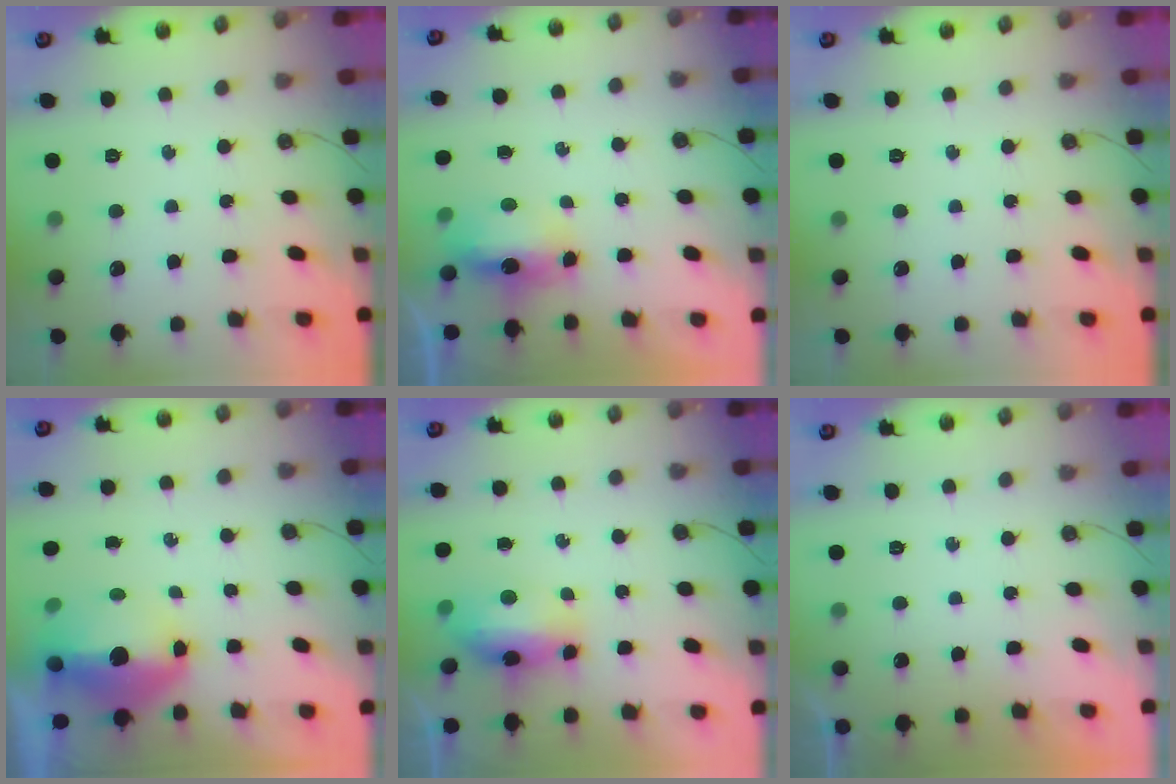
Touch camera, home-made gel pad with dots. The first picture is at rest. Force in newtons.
{"total": 7.0, "press": 7.0, "slide": 0.5}
{"total": 0.0}
{"total": 11.2, "press": 11.1, "slide": 2.0}
{"total": 9.0, "press": 8.8, "slide": 1.6}
{"total": 0.0}